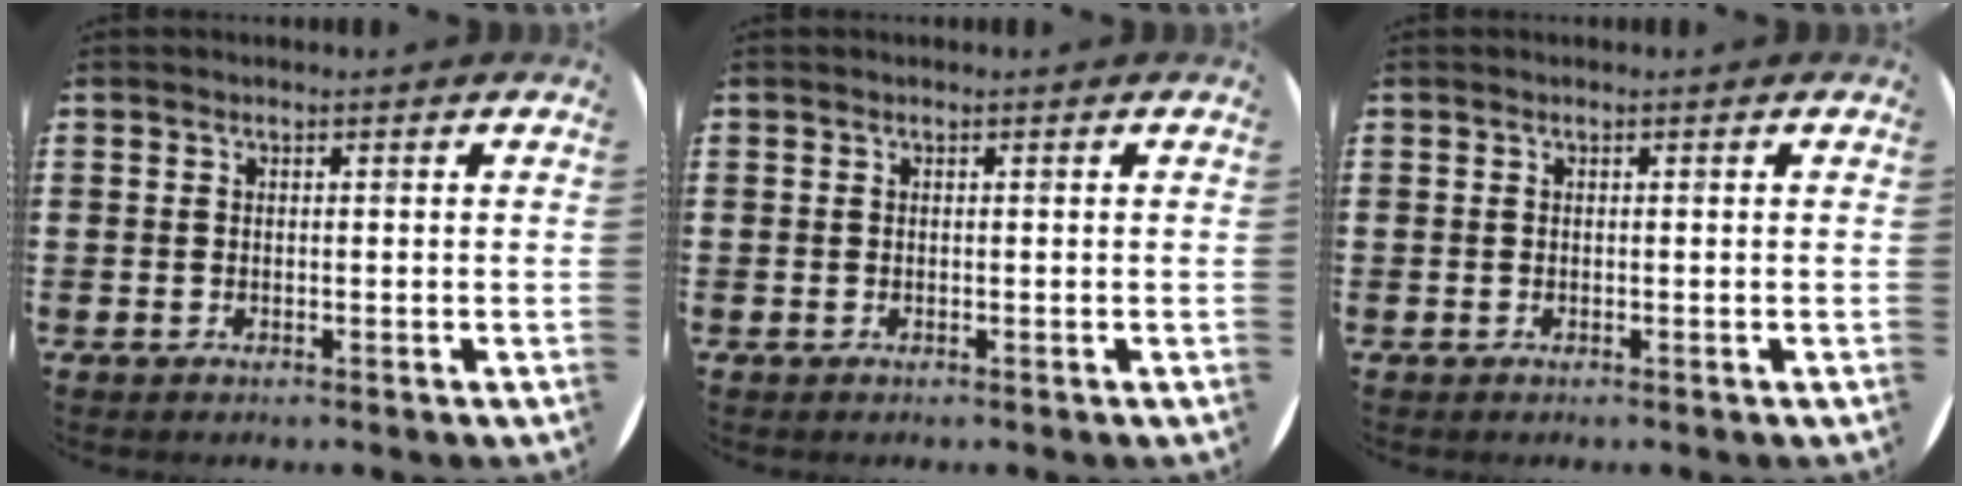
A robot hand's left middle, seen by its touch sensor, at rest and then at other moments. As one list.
[{"total": 0.0}, {"total": 0.0}]